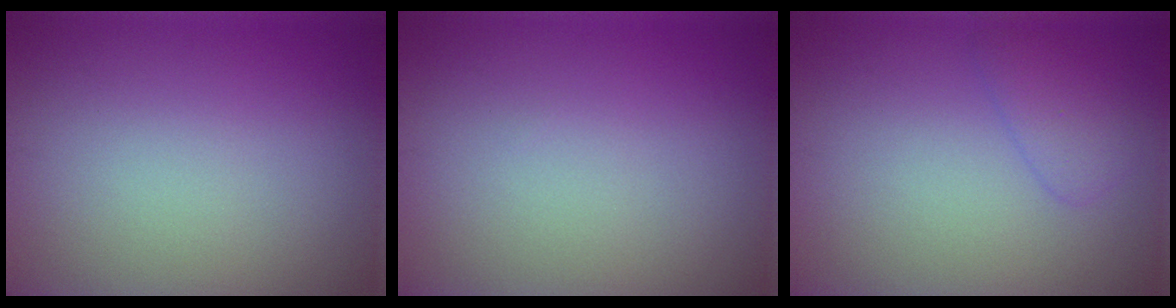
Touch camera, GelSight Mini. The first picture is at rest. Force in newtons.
{"total": 0.0}
{"total": 1.8, "press": 1.8, "slide": 0.2}